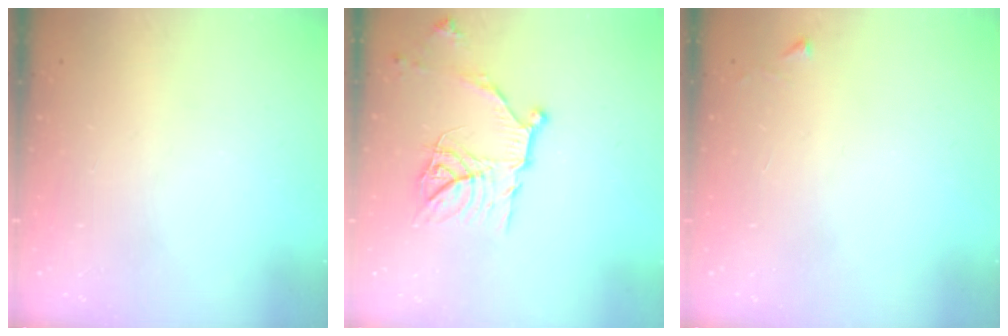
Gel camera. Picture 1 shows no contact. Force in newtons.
{"total": 14.7, "press": 14.7, "slide": 0.2}
{"total": 2.3, "press": 2.3, "slide": 0.4}